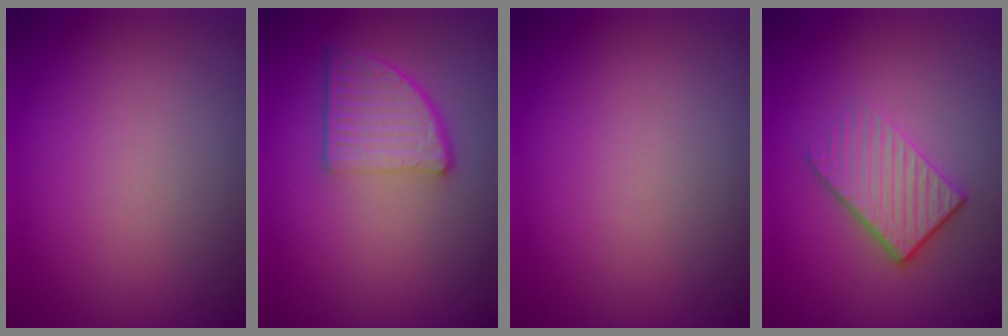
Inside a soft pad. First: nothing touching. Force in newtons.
{"total": 5.1, "press": 3.8, "slide": 3.5}
{"total": 0.0}
{"total": 3.8, "press": 3.1, "slide": 2.1}